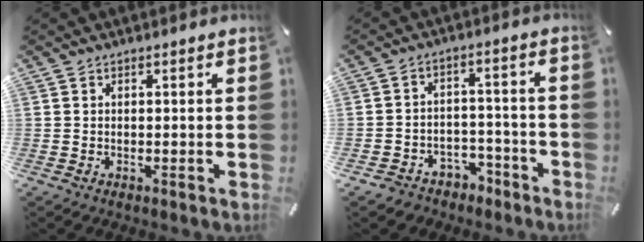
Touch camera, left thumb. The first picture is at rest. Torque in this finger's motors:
{"motor_torque": [0.21, 0.63, -0.22, 0.26, -0.06]}